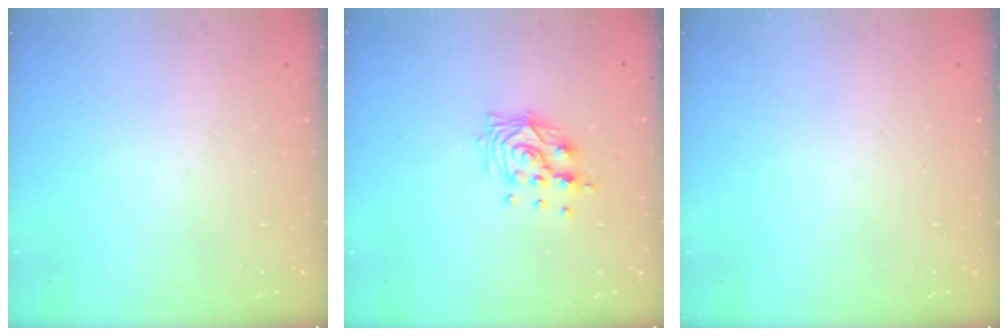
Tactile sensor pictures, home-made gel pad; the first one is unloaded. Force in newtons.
{"total": 11.1, "press": 11.1, "slide": 0.9}
{"total": 0.0}